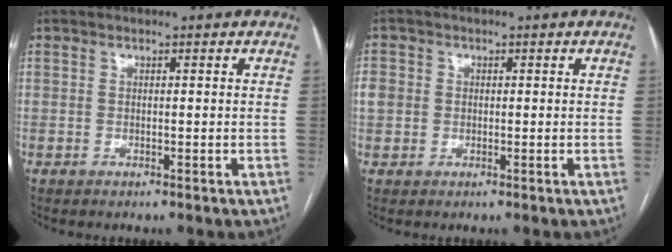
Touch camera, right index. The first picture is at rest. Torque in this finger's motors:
{"motor_torque": [0.40, 0.27, 0.22, 0.04]}